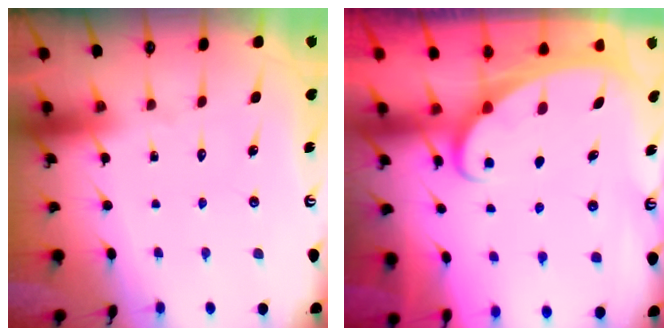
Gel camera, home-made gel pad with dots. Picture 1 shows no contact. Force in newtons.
{"total": 2.4, "press": 2.4, "slide": 0.3}